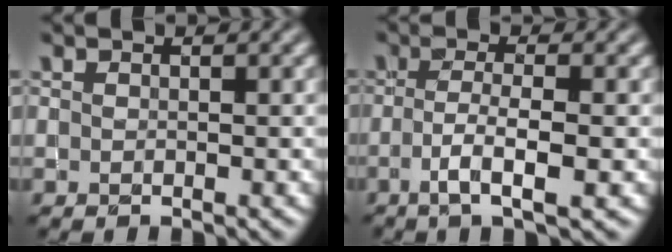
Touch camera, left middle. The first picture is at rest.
{"total": 3.7, "force": [-1.1, 0.8, 3.4], "torque": [-0.065, -0.001, -0.022]}